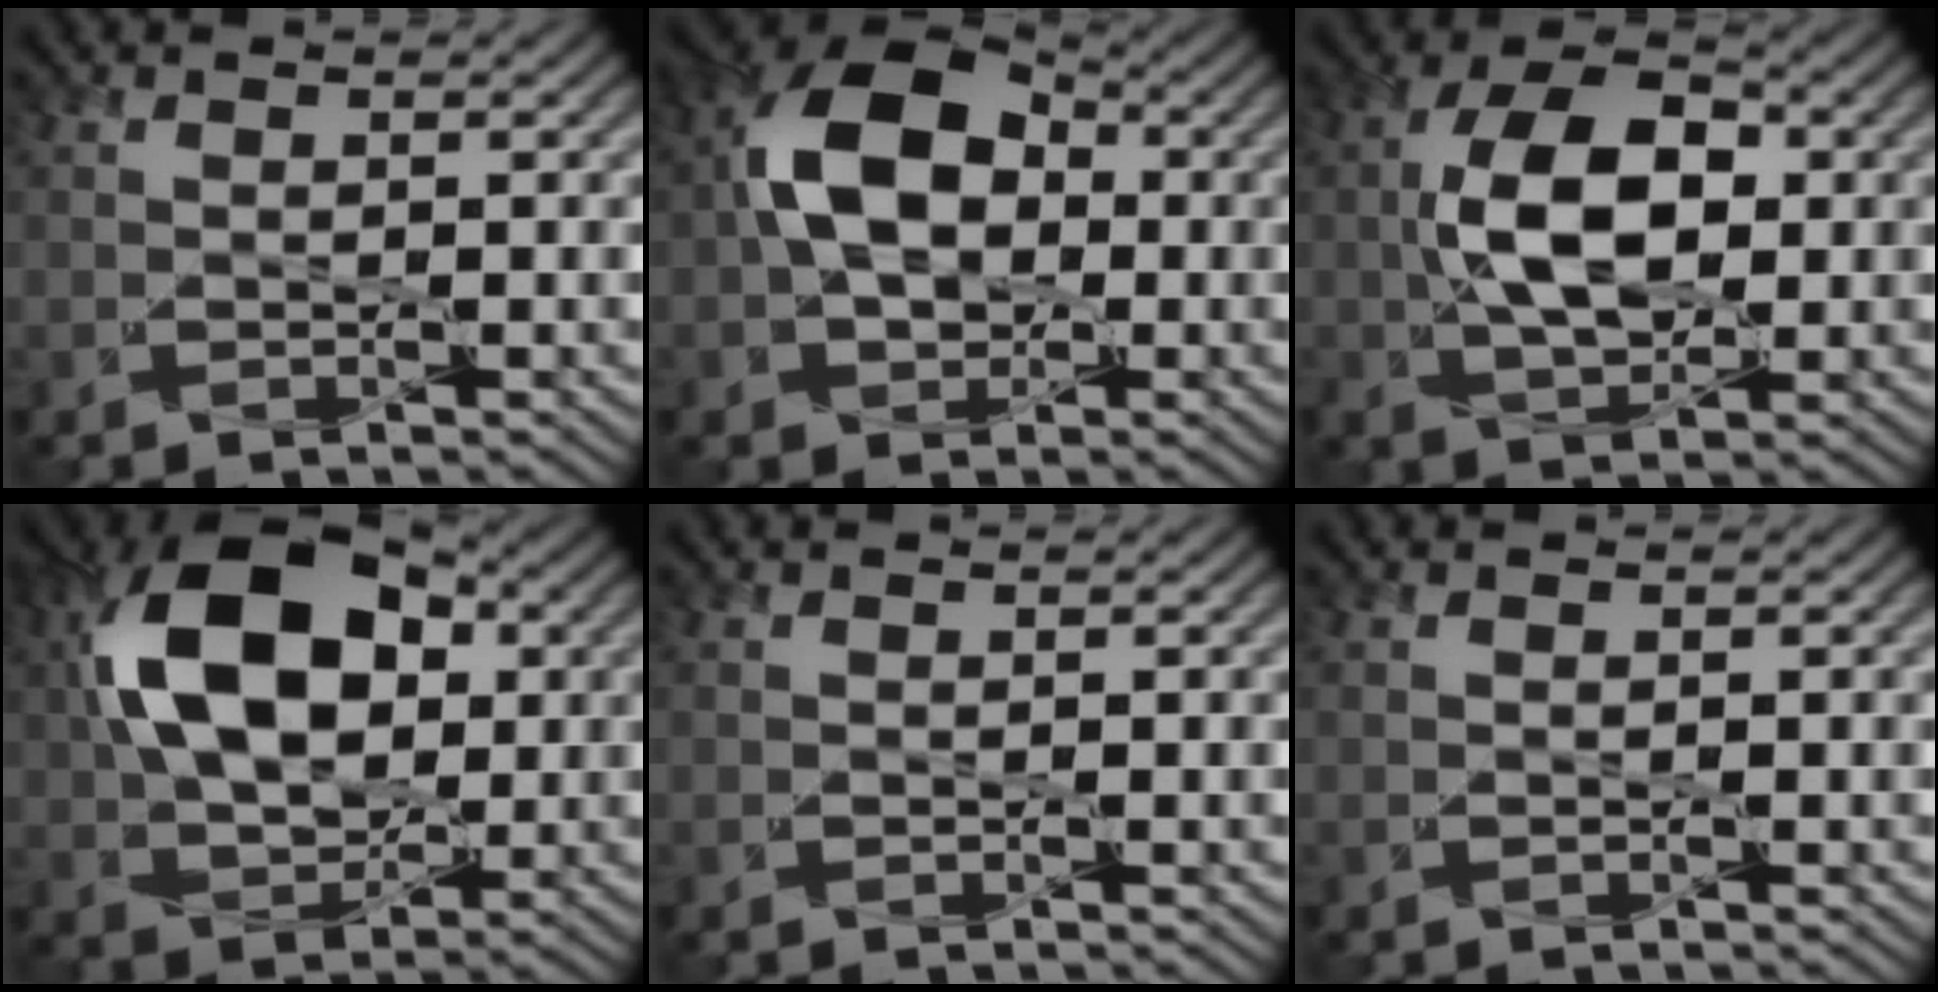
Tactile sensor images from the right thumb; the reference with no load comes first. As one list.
[{"total": 11.5, "force": [0.6, 8.1, 8.2], "torque": [-0.161, 0.017, -0.001]}, {"total": 9.6, "force": [0.3, 5.5, 7.8], "torque": [-0.155, 0.012, -0.003]}, {"total": 15.2, "force": [3.0, 9.9, 11.1], "torque": [-0.225, 0.026, 0.043]}, {"total": 0.0}, {"total": 0.0}]